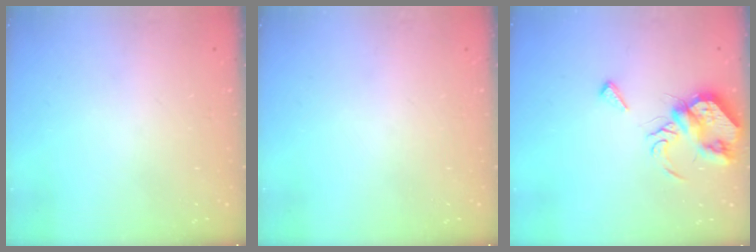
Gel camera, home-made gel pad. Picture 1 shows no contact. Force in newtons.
{"total": 0.0}
{"total": 8.4, "press": 8.3, "slide": 0.6}